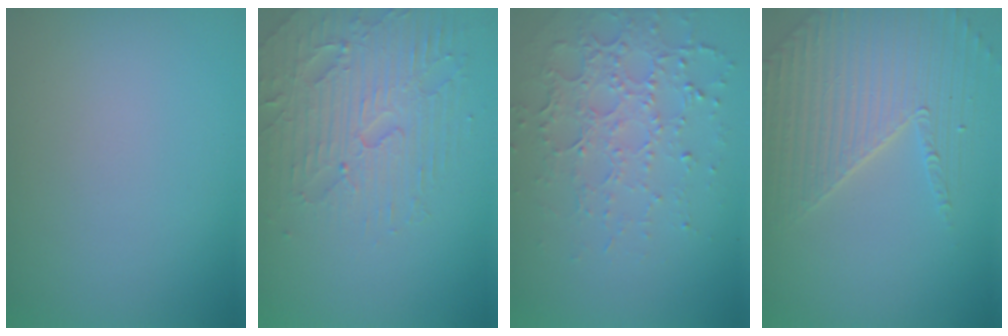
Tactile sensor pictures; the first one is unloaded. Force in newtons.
{"total": 4.2, "press": 4.1, "slide": 0.7}
{"total": 4.9, "press": 3.3, "slide": 3.6}
{"total": 3.9, "press": 3.9, "slide": 0.3}